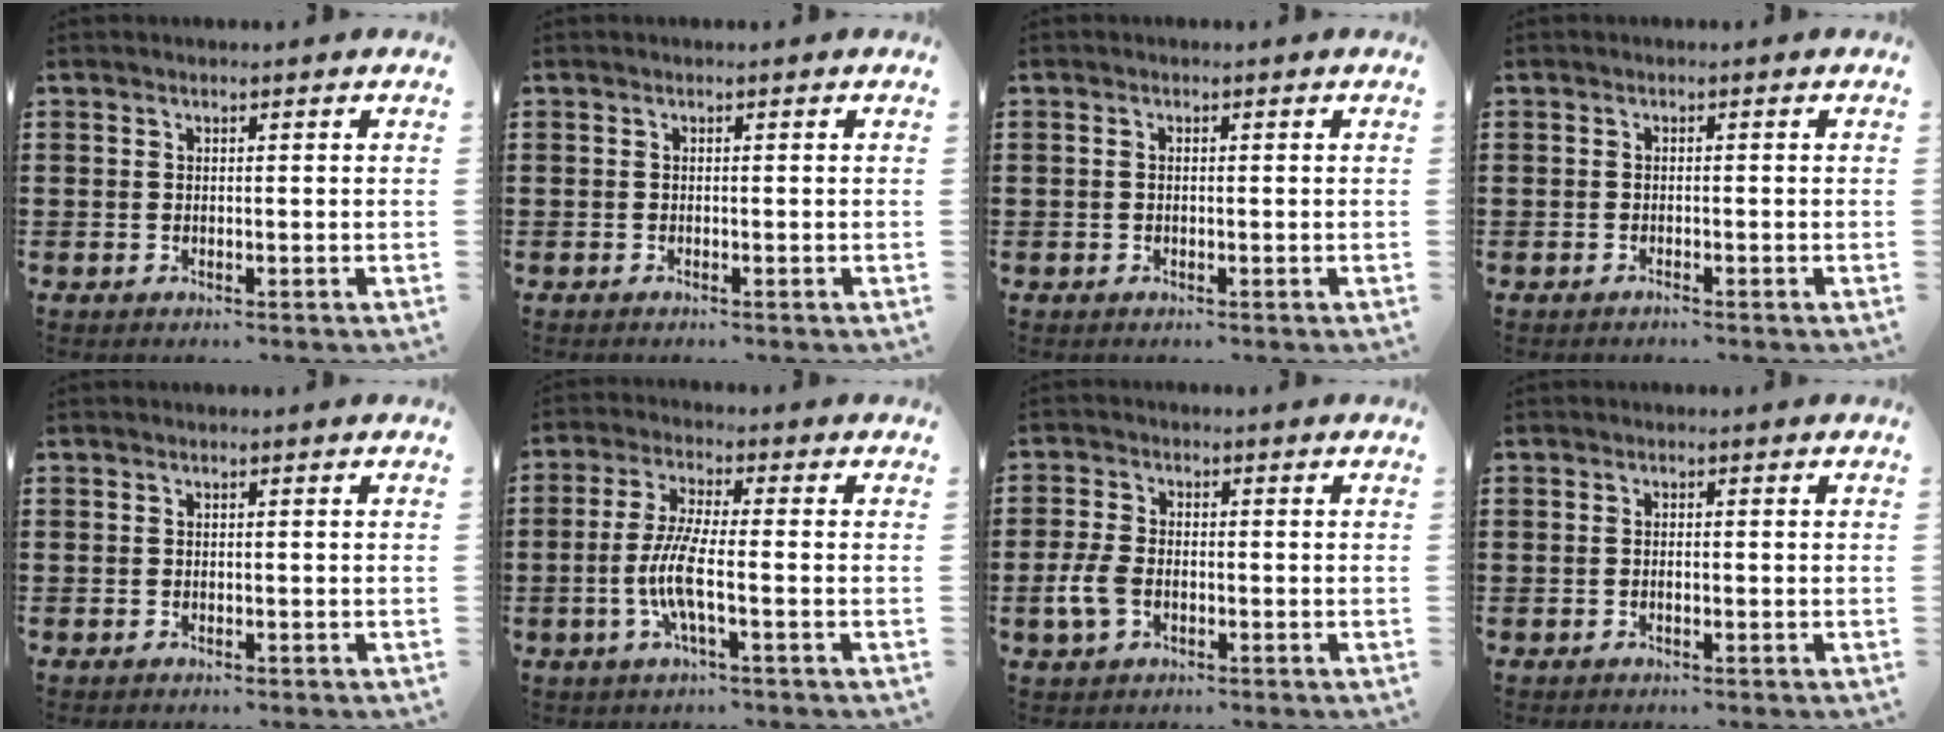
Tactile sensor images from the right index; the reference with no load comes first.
{"total": 0.0}
{"total": 0.0}
{"total": 0.6, "force": [-0.6, -0.1, 0.2], "torque": [-0.006, -0.004, -0.011]}
{"total": 0.0}
{"total": 7.0, "force": [-1.9, 1.4, 6.6], "torque": [-0.156, -0.015, -0.045]}
{"total": 4.4, "force": [-1.4, 2.7, 3.2], "torque": [-0.085, -0.005, -0.030]}
{"total": 0.7, "force": [-0.2, 0.2, 0.6], "torque": [-0.014, -0.004, -0.003]}